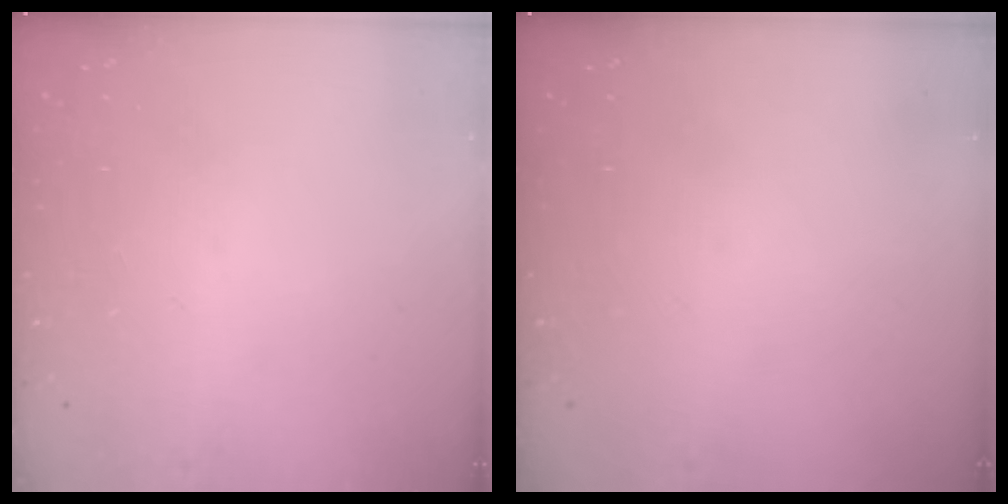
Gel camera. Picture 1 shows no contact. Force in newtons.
{"total": 0.0}